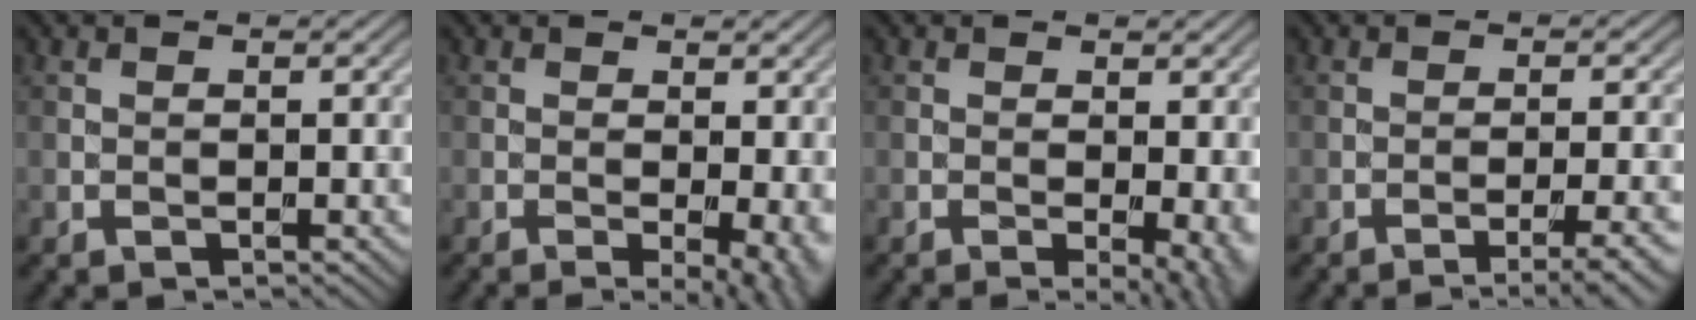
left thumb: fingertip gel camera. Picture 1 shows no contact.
{"total": 5.5, "force": [-1.1, 1.6, 5.2], "torque": [-0.075, -0.010, -0.010]}
{"total": 4.7, "force": [-0.8, 1.3, 4.5], "torque": [-0.059, -0.008, -0.007]}
{"total": 4.6, "force": [-2.6, 0.7, 3.7], "torque": [-0.056, 0.011, -0.044]}